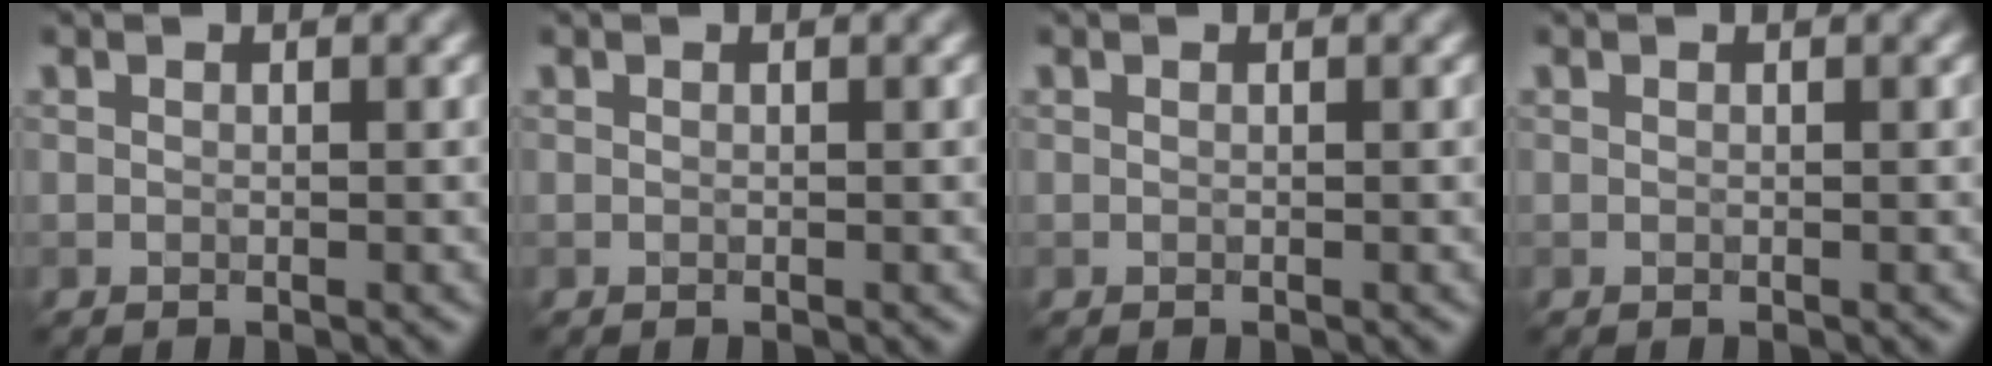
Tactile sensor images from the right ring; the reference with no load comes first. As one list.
[{"total": 0.0}, {"total": 0.0}, {"total": 0.0}]